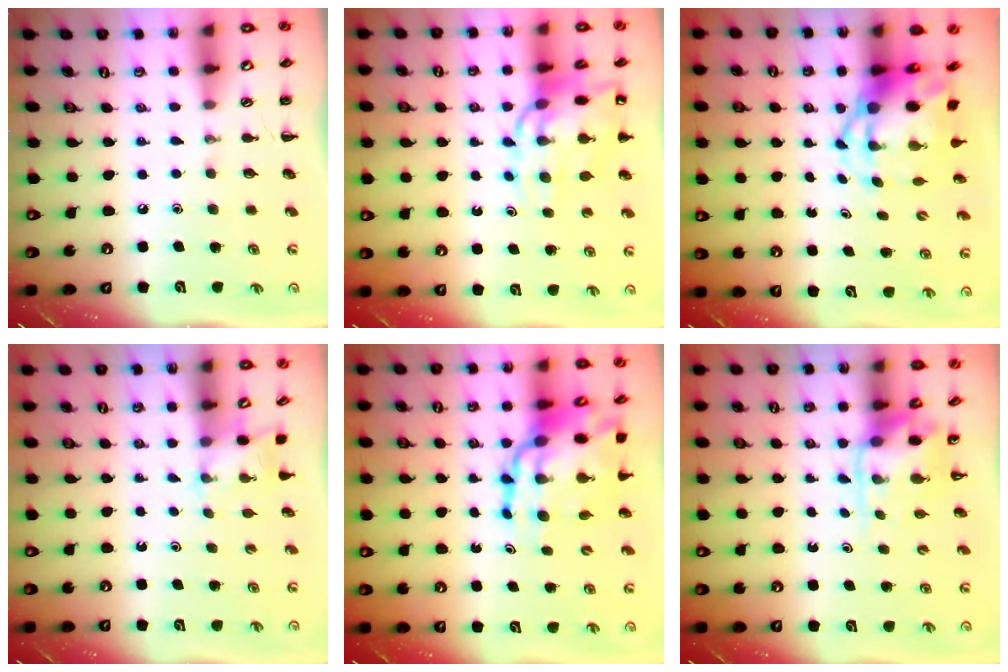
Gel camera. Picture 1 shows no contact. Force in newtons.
{"total": 13.2, "press": 12.7, "slide": 3.5}
{"total": 6.5, "press": 6.3, "slide": 1.5}
{"total": 2.6, "press": 2.5, "slide": 0.9}
{"total": 17.4, "press": 16.8, "slide": 4.4}
{"total": 4.0, "press": 3.9, "slide": 0.7}